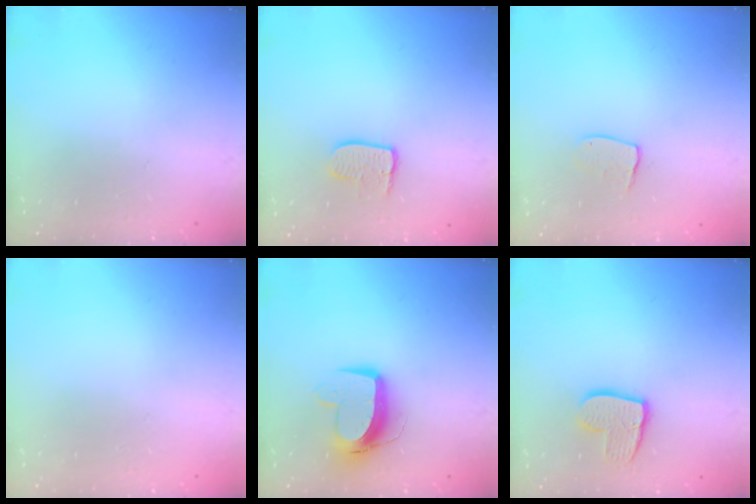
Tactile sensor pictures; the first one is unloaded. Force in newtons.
{"total": 6.9, "press": 6.9, "slide": 0.6}
{"total": 6.6, "press": 6.6, "slide": 0.4}
{"total": 0.0}
{"total": 11.1, "press": 11.0, "slide": 1.0}
{"total": 10.9, "press": 10.9, "slide": 0.9}